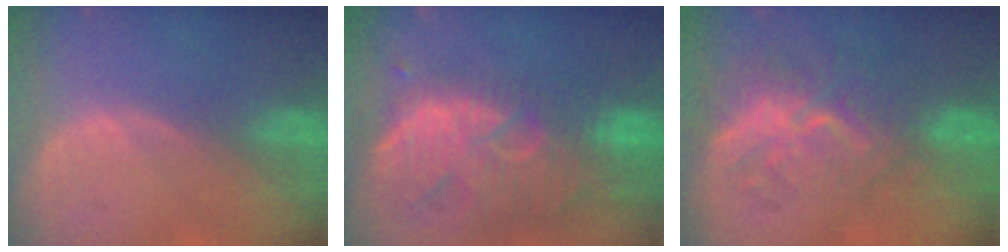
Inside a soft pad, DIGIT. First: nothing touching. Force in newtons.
{"total": 13.4, "press": 11.5, "slide": 6.9}
{"total": 9.8, "press": 8.5, "slide": 4.8}